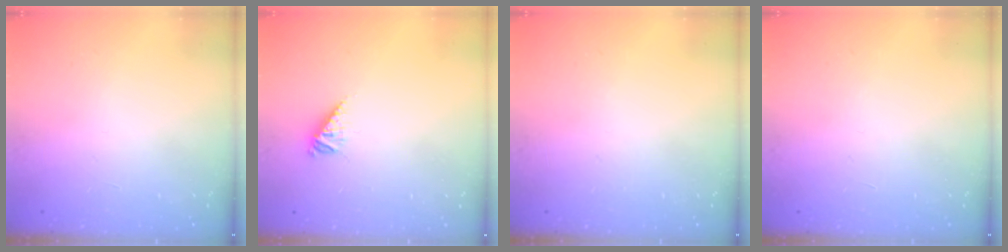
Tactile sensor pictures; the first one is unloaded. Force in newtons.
{"total": 3.8, "press": 3.7, "slide": 0.7}
{"total": 0.0}
{"total": 0.0}